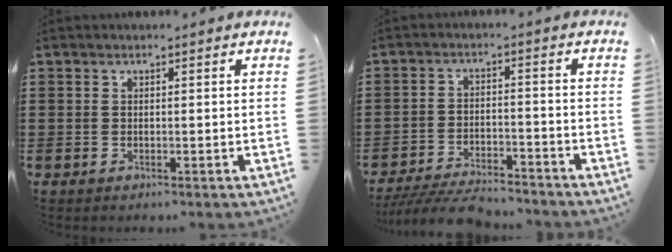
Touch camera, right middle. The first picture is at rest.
{"total": 6.3, "force": [-6.0, 0.8, 1.7], "torque": [-0.034, 0.002, -0.117]}